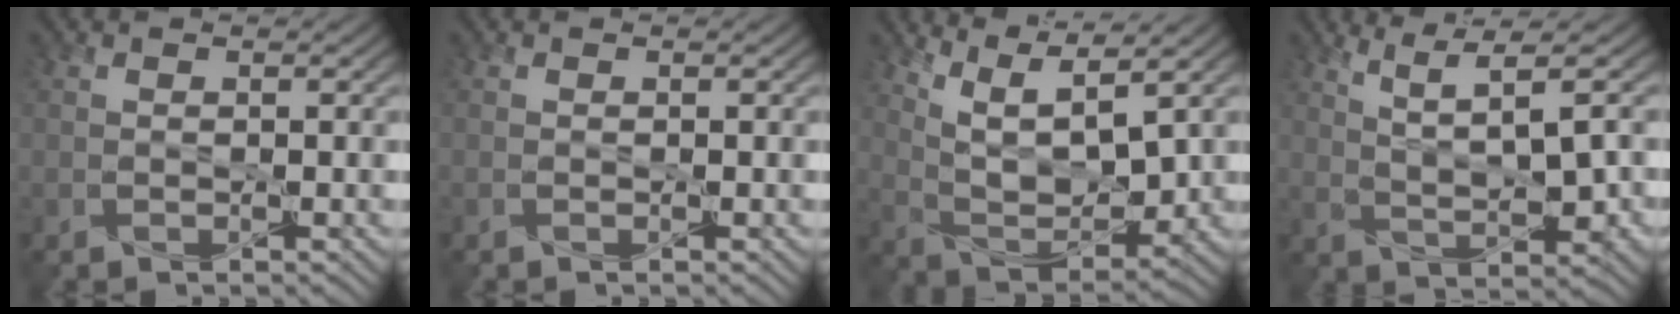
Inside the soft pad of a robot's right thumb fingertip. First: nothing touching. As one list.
[{"total": 0.0}, {"total": 8.9, "force": [5.8, 2.6, 6.3], "torque": [-0.127, -0.006, 0.106]}, {"total": 4.4, "force": [2.3, 0.3, 3.8], "torque": [-0.086, -0.001, 0.051]}]